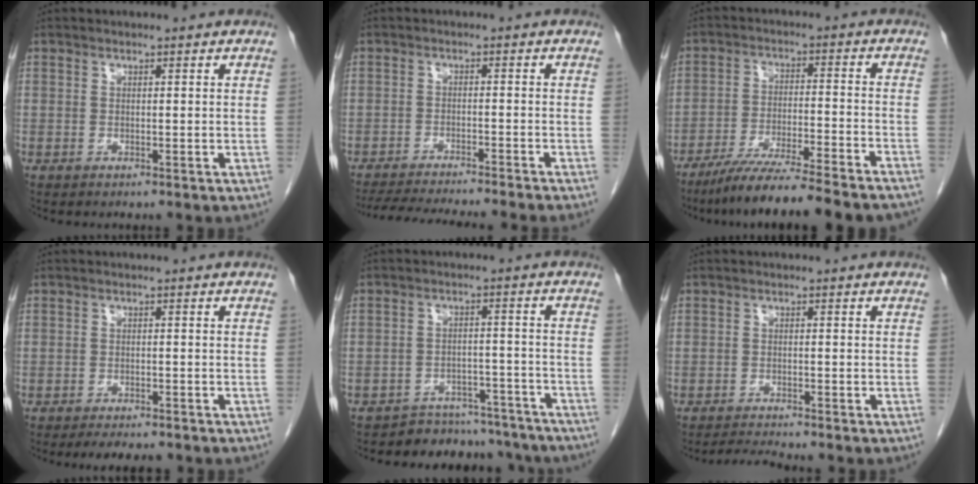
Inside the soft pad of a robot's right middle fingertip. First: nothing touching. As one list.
[{"total": 13.4, "force": [-12.1, -0.7, 5.6], "torque": [-0.074, -0.023, -0.178]}, {"total": 15.4, "force": [-13.2, -0.3, 8.0], "torque": [-0.123, -0.033, -0.208]}, {"total": 4.7, "force": [-4.0, 1.2, 2.1], "torque": [-0.026, -0.006, -0.057]}, {"total": 11.0, "force": [-10.1, 4.3, 0.6], "torque": [0.015, 0.033, -0.118]}, {"total": 2.3, "force": [-2.2, -0.9, 0.2], "torque": [-0.012, -0.016, -0.039]}]